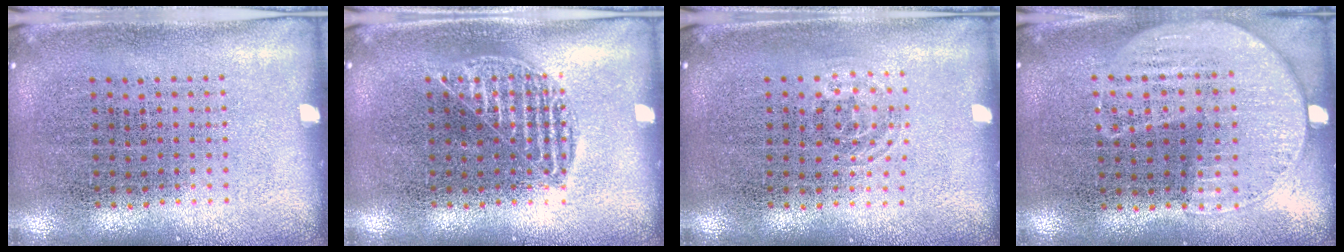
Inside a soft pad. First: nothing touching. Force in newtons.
{"total": 1.2, "press": 1.2, "slide": 0.2}
{"total": 0.7, "press": 0.5, "slide": 0.5}
{"total": 1.2, "press": 1.0, "slide": 0.6}